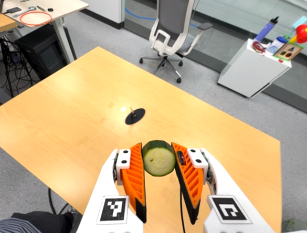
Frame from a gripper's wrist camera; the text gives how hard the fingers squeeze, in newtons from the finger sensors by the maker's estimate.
{"total": 11.4, "left": 12.6, "right": 10.1}